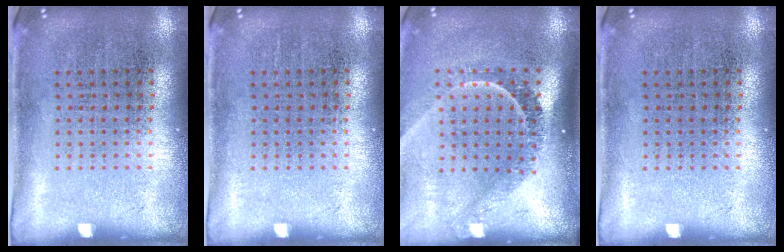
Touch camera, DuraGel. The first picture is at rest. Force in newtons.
{"total": 0.0}
{"total": 2.2, "press": 1.6, "slide": 1.5}
{"total": 0.0}